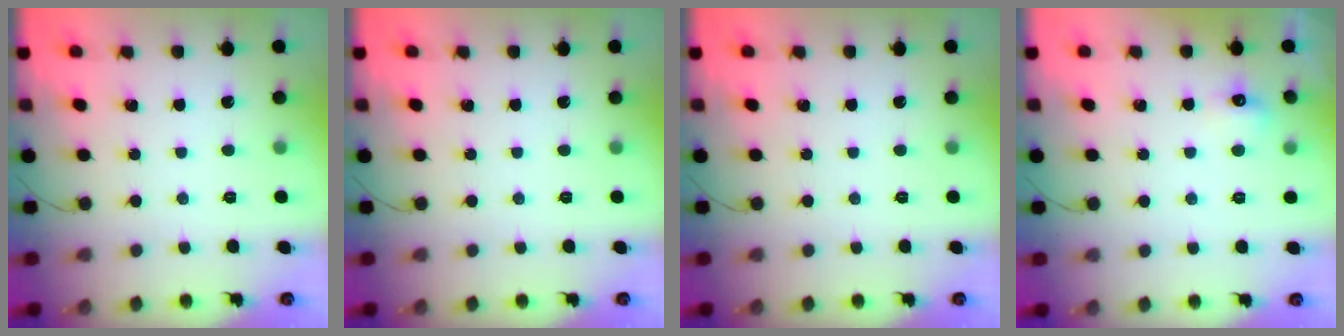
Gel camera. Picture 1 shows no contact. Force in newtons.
{"total": 0.0}
{"total": 0.0}
{"total": 4.9, "press": 4.7, "slide": 1.3}